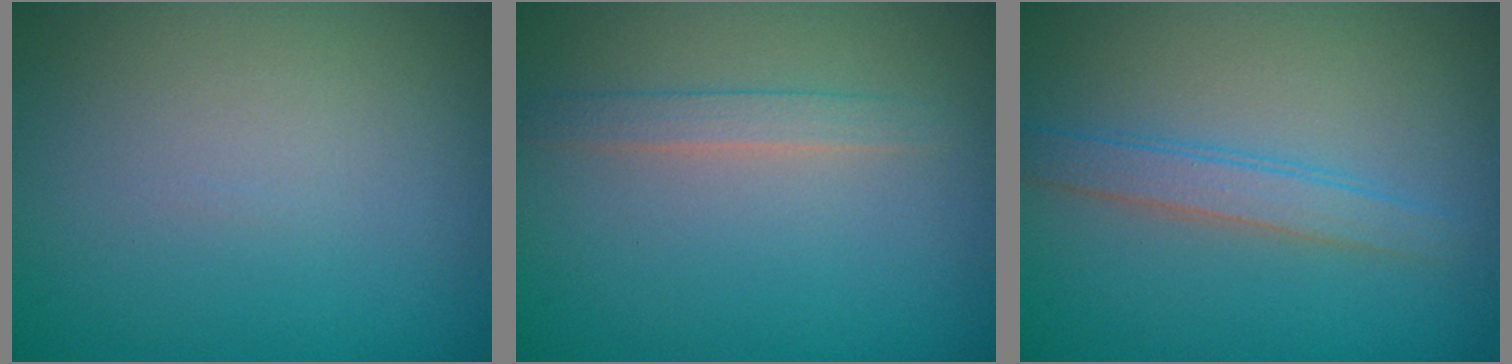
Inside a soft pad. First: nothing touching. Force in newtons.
{"total": 1.5, "press": 1.5, "slide": 0.1}
{"total": 2.4, "press": 2.4, "slide": 0.1}